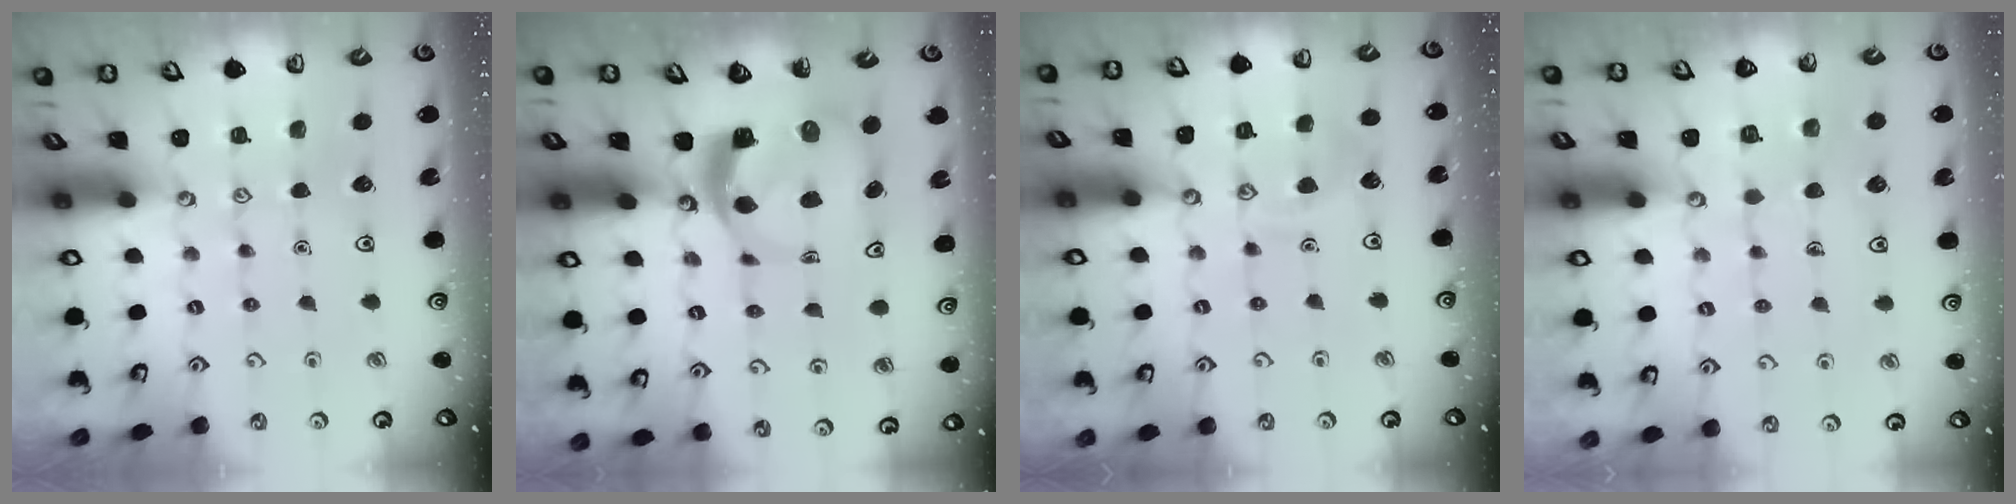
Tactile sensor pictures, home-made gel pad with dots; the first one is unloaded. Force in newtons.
{"total": 6.6, "press": 6.5, "slide": 1.2}
{"total": 7.1, "press": 7.1, "slide": 0.6}
{"total": 2.9, "press": 2.9, "slide": 0.2}